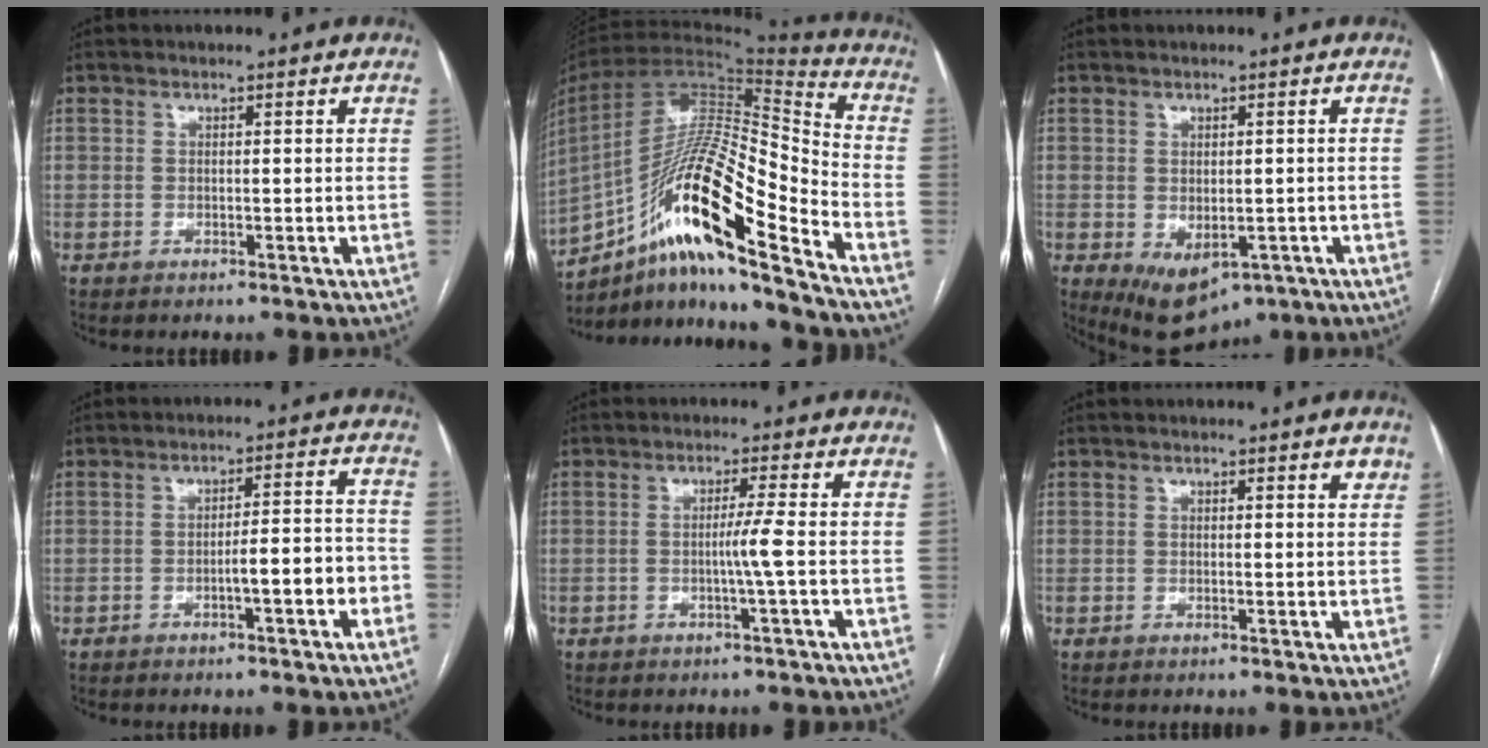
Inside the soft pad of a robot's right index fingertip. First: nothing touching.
{"total": 21.8, "force": [-12.7, 2.2, 17.6], "torque": [-0.323, 0.001, -0.225]}
{"total": 7.5, "force": [-3.4, 4.3, 5.1], "torque": [-0.073, -0.014, -0.037]}
{"total": 6.1, "force": [-2.5, 0.6, 5.6], "torque": [-0.080, 0.019, -0.034]}
{"total": 3.1, "force": [-0.6, -1.2, 2.8], "torque": [-0.048, -0.002, -0.012]}
{"total": 1.6, "force": [1.2, 0.3, 1.0], "torque": [-0.013, -0.003, 0.009]}